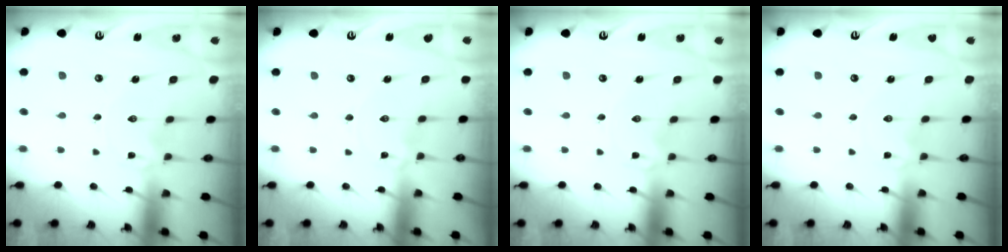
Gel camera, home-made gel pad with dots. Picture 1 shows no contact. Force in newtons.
{"total": 0.0}
{"total": 0.0}
{"total": 1.5, "press": 1.4, "slide": 0.2}